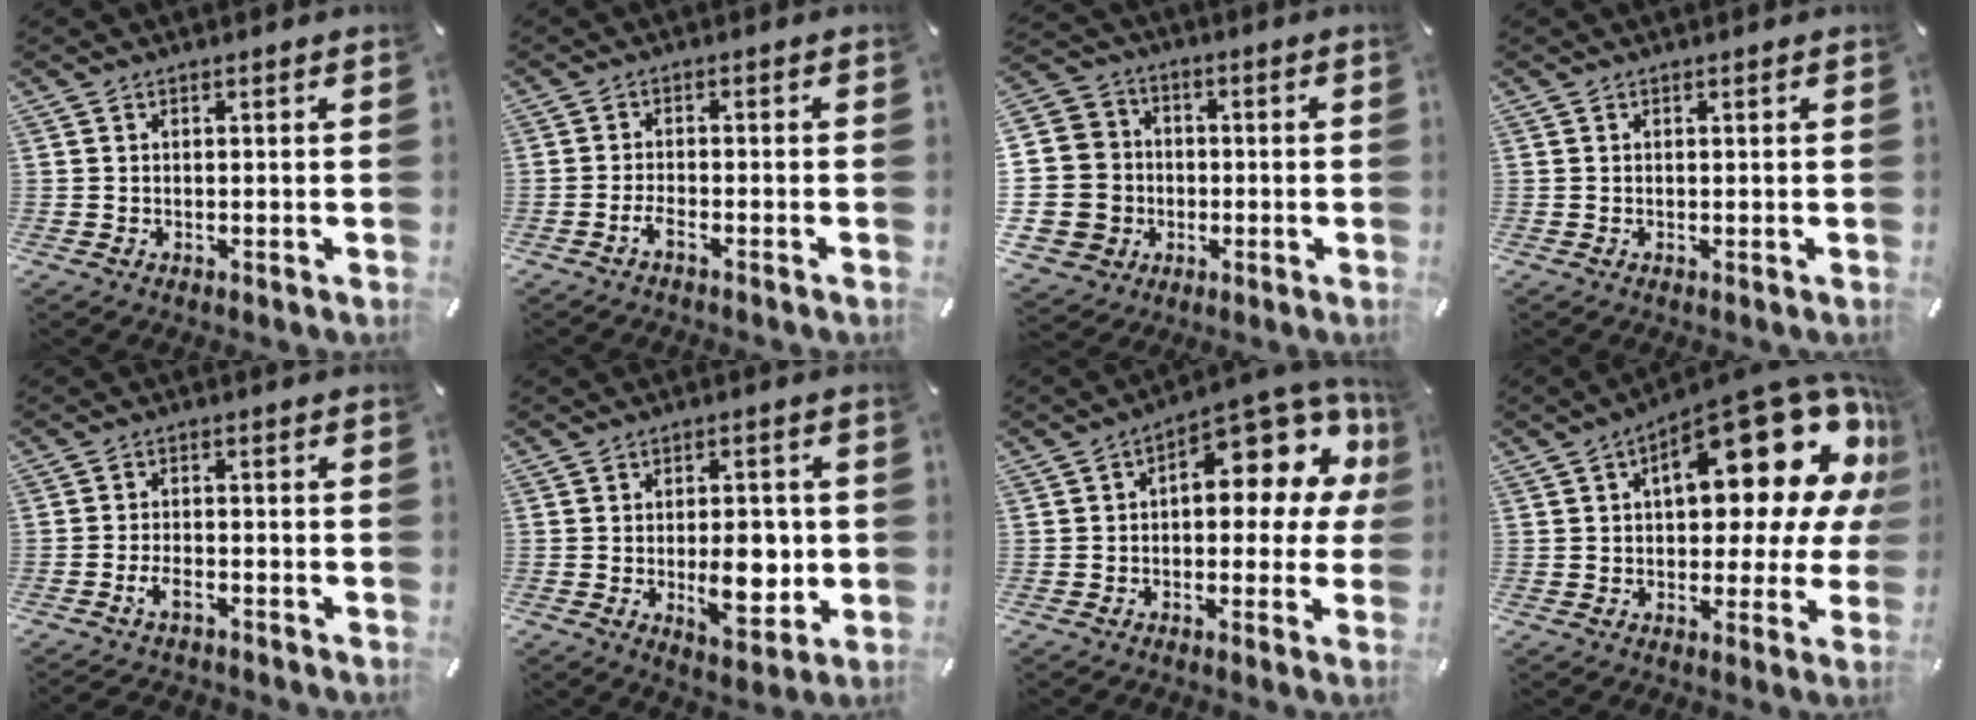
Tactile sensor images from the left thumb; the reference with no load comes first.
{"total": 2.6, "force": [-2.0, 0.6, 1.6], "torque": [-0.034, 0.005, -0.038]}
{"total": 14.2, "force": [-2.5, 13.4, 3.9], "torque": [-0.099, 0.020, -0.040]}
{"total": 0.0}
{"total": 4.2, "force": [-3.0, 1.8, 2.3], "torque": [-0.050, 0.012, -0.058]}
{"total": 10.9, "force": [-1.2, 5.9, 9.1], "torque": [-0.127, -0.010, -0.019]}
{"total": 13.8, "force": [6.2, 6.8, 10.2], "torque": [-0.123, -0.059, 0.102]}
{"total": 24.0, "force": [9.8, 10.6, 19.2], "torque": [-0.241, -0.073, 0.160]}